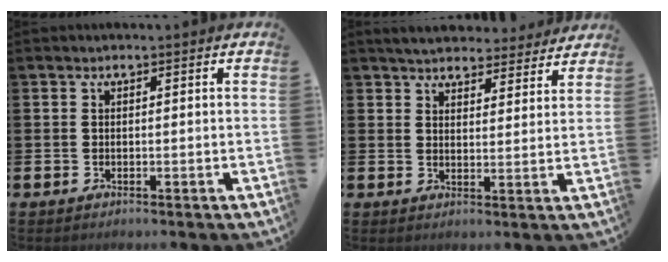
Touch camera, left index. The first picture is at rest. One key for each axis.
{"total": 5.1, "fx": 4.9, "fy": 1.1, "fz": 0.5, "tx": -0.018, "ty": -0.031, "tz": 0.086}